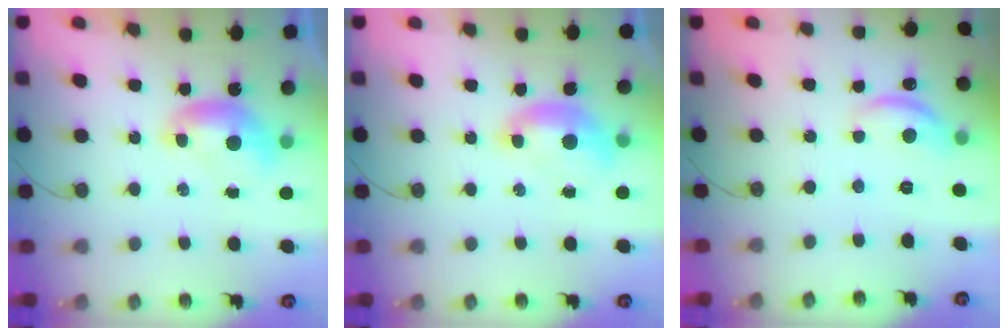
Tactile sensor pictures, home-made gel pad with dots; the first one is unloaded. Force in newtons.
{"total": 1.8, "press": 1.7, "slide": 0.6}
{"total": 6.3, "press": 6.3, "slide": 0.6}